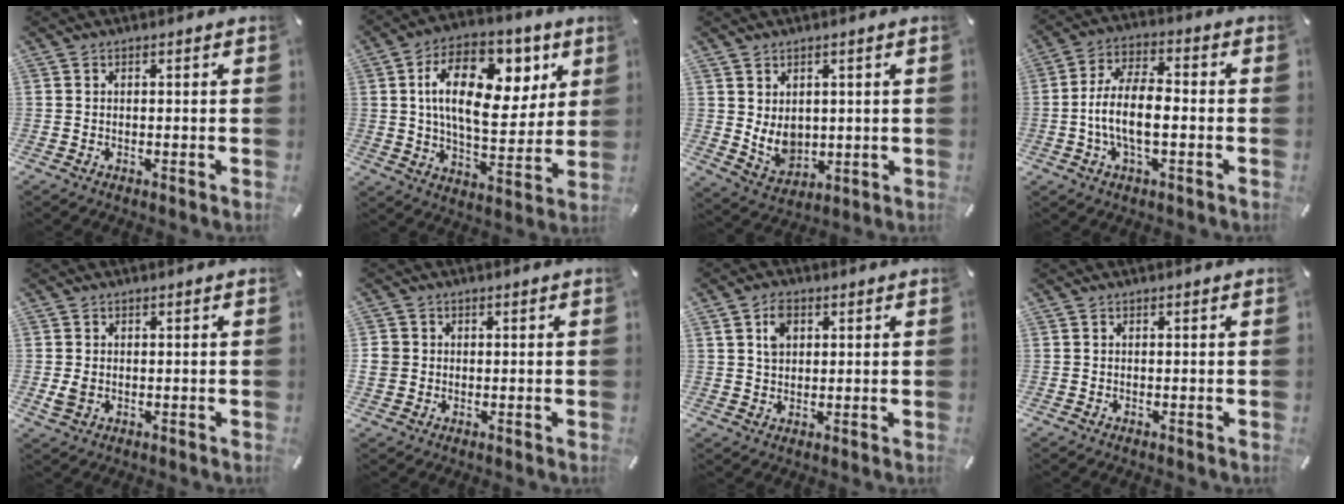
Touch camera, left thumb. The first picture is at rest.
{"total": 20.2, "force": [6.5, 11.5, 15.3], "torque": [-0.243, -0.009, 0.107]}
{"total": 6.6, "force": [2.0, 5.5, 3.1], "torque": [-0.060, -0.019, 0.039]}
{"total": 10.3, "force": [-2.4, 4.7, 8.8], "torque": [-0.181, 0.008, -0.045]}
{"total": 2.4, "force": [-0.1, 2.0, 1.4], "torque": [-0.017, 0.001, -0.002]}
{"total": 3.0, "force": [0.2, 2.9, 0.3], "torque": [-0.009, 0.005, 0.004]}
{"total": 5.0, "force": [1.9, 3.6, 2.9], "torque": [-0.052, 0.001, 0.032]}
{"total": 0.0}